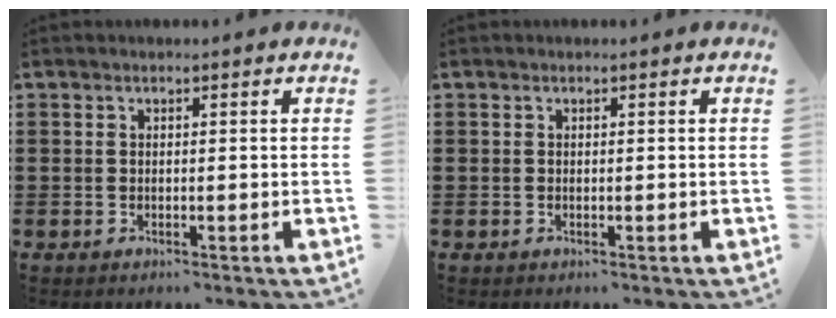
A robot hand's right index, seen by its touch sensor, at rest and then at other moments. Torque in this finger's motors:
{"motor_torque": [1.07, 1.07, 0.00, 0.00]}